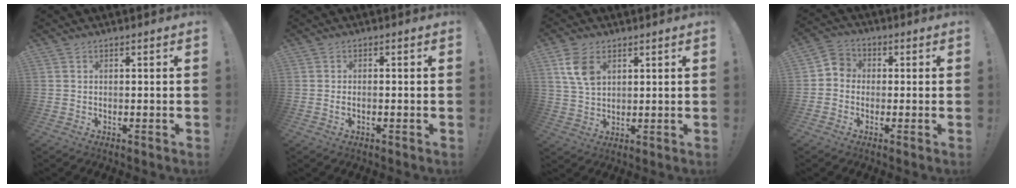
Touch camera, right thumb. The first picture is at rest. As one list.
[{"total": 1.1, "force": [-0.3, 0.4, 1.0], "torque": [-0.018, 0.003, -0.006]}, {"total": 8.5, "force": [3.7, 5.5, 5.4], "torque": [-0.101, -0.004, 0.074]}, {"total": 4.9, "force": [-1.5, 4.3, 1.8], "torque": [-0.045, 0.022, -0.024]}]